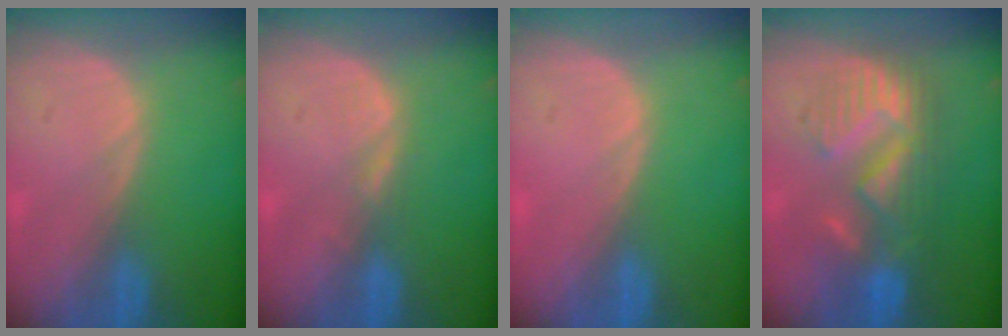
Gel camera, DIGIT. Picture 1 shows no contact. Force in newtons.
{"total": 1.3, "press": 1.3, "slide": 0.2}
{"total": 0.0}
{"total": 8.7, "press": 8.7, "slide": 0.6}